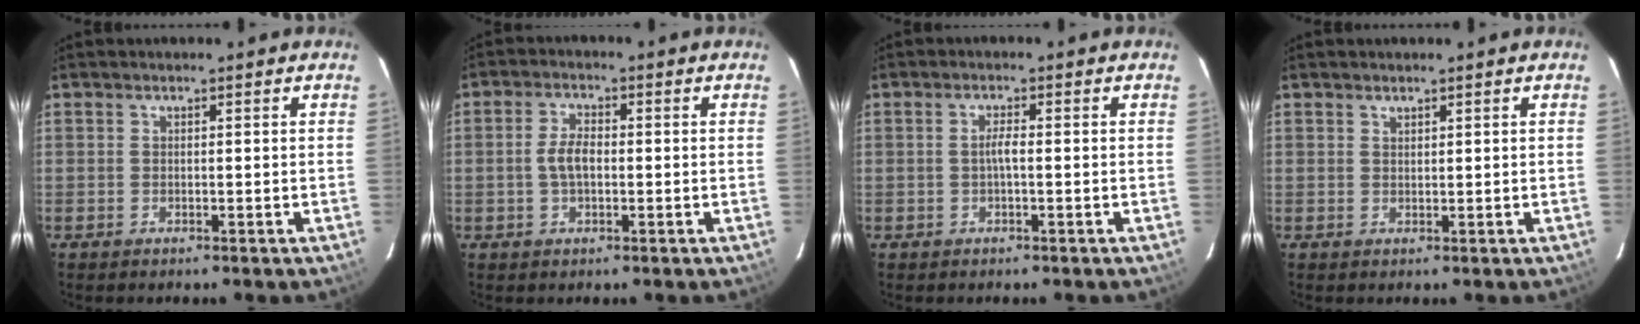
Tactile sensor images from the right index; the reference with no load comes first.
{"total": 4.1, "force": [-0.5, 2.0, 3.5], "torque": [-0.074, 0.007, -0.007]}
{"total": 1.8, "force": [-0.3, 0.2, 1.7], "torque": [-0.033, 0.004, -0.008]}
{"total": 0.7, "force": [0.7, 0.3, 0.1], "torque": [-0.002, 0.002, 0.013]}